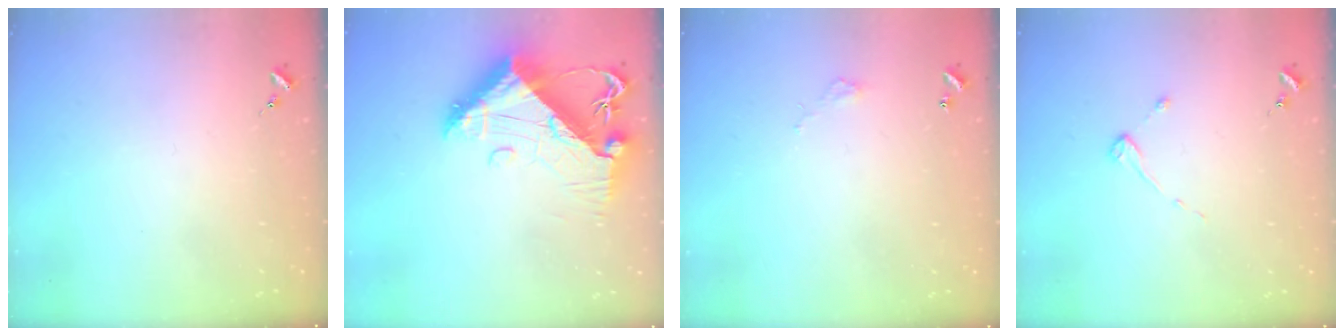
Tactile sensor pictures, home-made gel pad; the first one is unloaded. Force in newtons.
{"total": 13.2, "press": 13.1, "slide": 1.4}
{"total": 2.8, "press": 2.8, "slide": 0.2}
{"total": 2.6, "press": 2.5, "slide": 0.4}